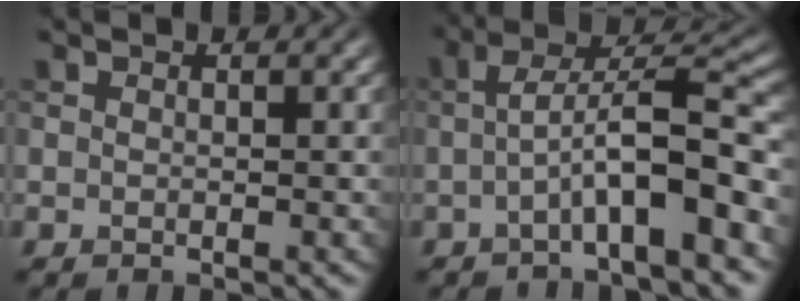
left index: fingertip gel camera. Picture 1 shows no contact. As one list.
[{"total": 7.5, "force": [-1.8, 1.9, 7.1], "torque": [-0.113, 0.024, -0.035]}]